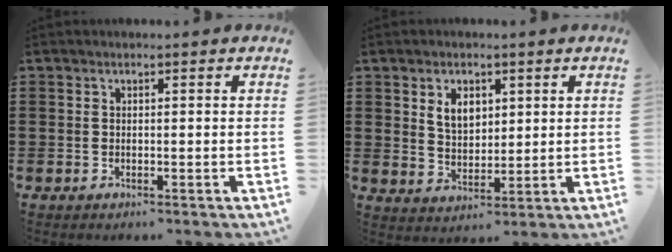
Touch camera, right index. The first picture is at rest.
{"total": 4.6, "force": [2.0, 3.1, 2.8], "torque": [-0.059, 0.009, 0.033]}